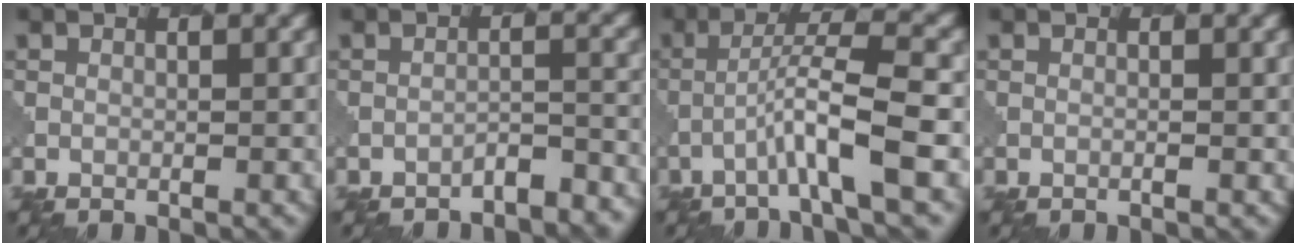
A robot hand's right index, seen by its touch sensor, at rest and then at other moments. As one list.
[{"total": 2.8, "force": [-2.5, 0.6, 1.1], "torque": [-0.016, 0.005, -0.034]}, {"total": 5.2, "force": [-2.0, 0.1, 4.7], "torque": [-0.083, 0.019, -0.046]}, {"total": 0.0}]